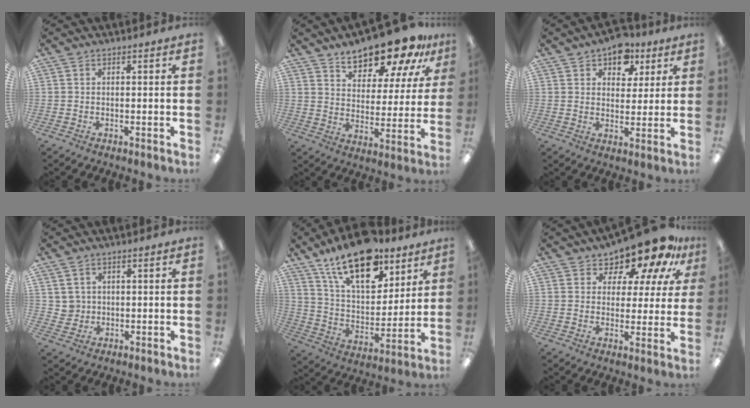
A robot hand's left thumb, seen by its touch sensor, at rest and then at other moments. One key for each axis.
{"total": 15.8, "fx": 12.7, "fy": 6.0, "fz": 7.2, "tx": -0.115, "ty": -0.077, "tz": 0.221}
{"total": 9.0, "fx": 5.8, "fy": 5.9, "fz": 3.6, "tx": -0.039, "ty": -0.029, "tz": 0.099}
{"total": 3.1, "fx": 1.6, "fy": 2.6, "fz": 0.0, "tx": -0.011, "ty": 0.003, "tz": 0.030}
{"total": 21.5, "fx": 14.4, "fy": 9.9, "fz": 12.5, "tx": -0.209, "ty": -0.076, "tz": 0.251}
{"total": 12.6, "fx": 10.7, "fy": 4.6, "fz": 4.9, "tx": -0.089, "ty": -0.088, "tz": 0.185}